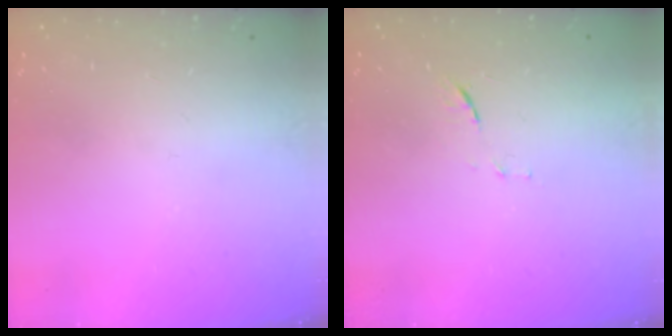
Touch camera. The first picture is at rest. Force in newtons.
{"total": 5.0, "press": 5.0, "slide": 0.6}